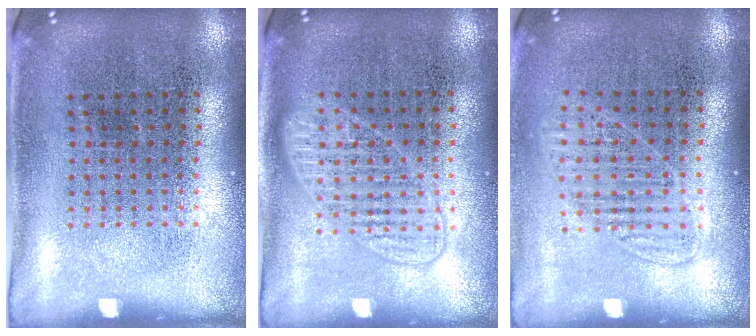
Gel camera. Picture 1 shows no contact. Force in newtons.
{"total": 1.3, "press": 1.3, "slide": 0.3}
{"total": 1.3, "press": 1.1, "slide": 0.6}